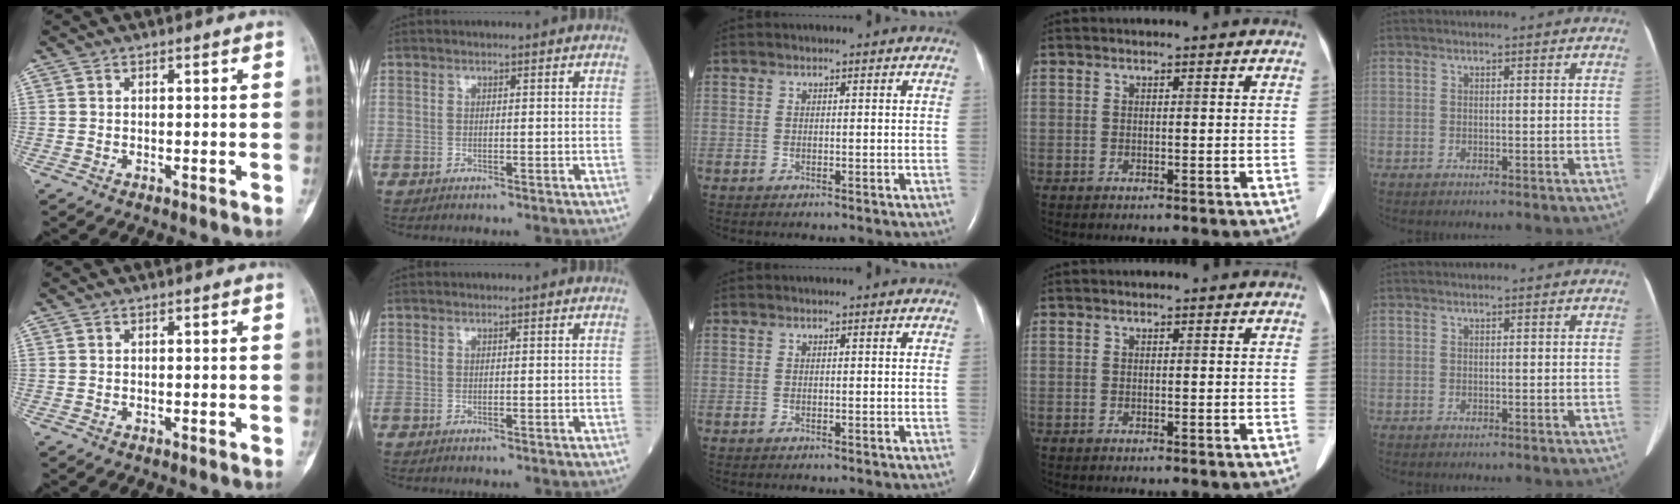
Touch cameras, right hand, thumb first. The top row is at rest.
{}